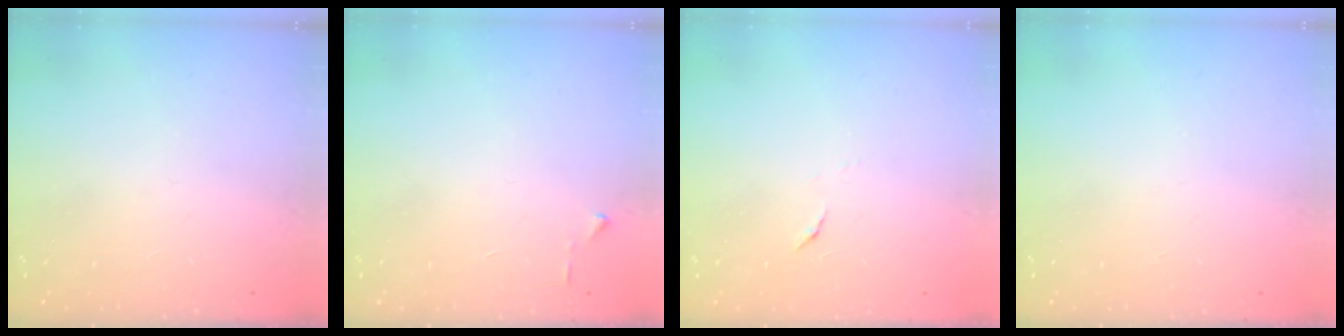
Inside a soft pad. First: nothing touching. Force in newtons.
{"total": 3.2, "press": 3.2, "slide": 0.4}
{"total": 3.9, "press": 3.9, "slide": 0.4}
{"total": 0.0}